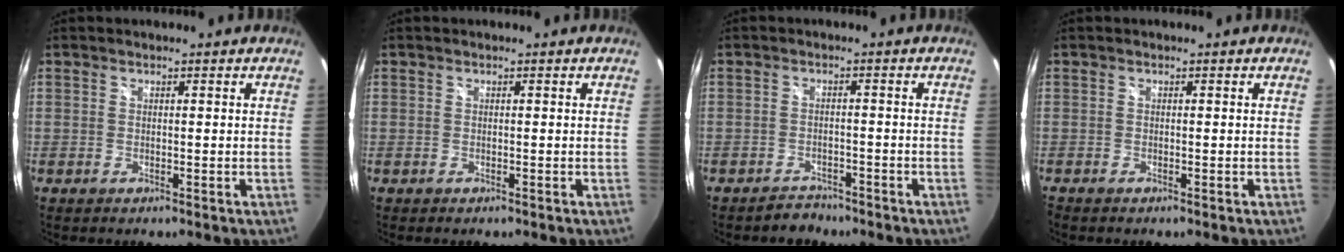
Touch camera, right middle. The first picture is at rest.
{"total": 0.0}
{"total": 3.5, "force": [-3.0, 1.8, 0.3], "torque": [-0.013, 0.004, -0.044]}
{"total": 0.6, "force": [-0.6, 0.1, 0.2], "torque": [-0.007, -0.003, -0.013]}